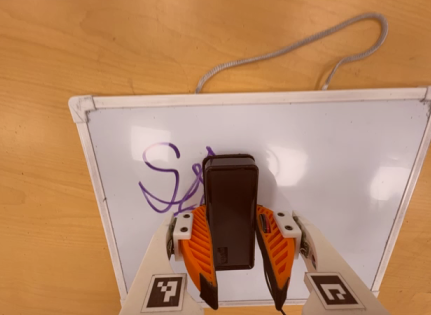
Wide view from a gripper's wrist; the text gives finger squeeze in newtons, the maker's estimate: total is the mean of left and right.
{"total": 12.0, "left": 12.2, "right": 11.8}